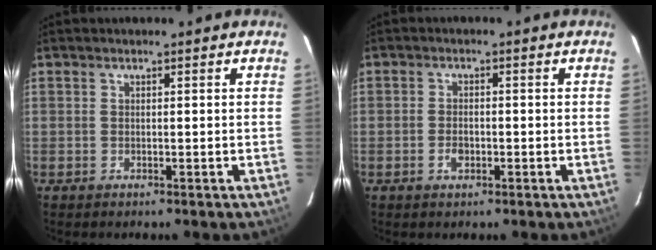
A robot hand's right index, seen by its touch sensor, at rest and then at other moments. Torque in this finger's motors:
{"motor_torque": [0.01, 0.03, 0.06, 0.00]}